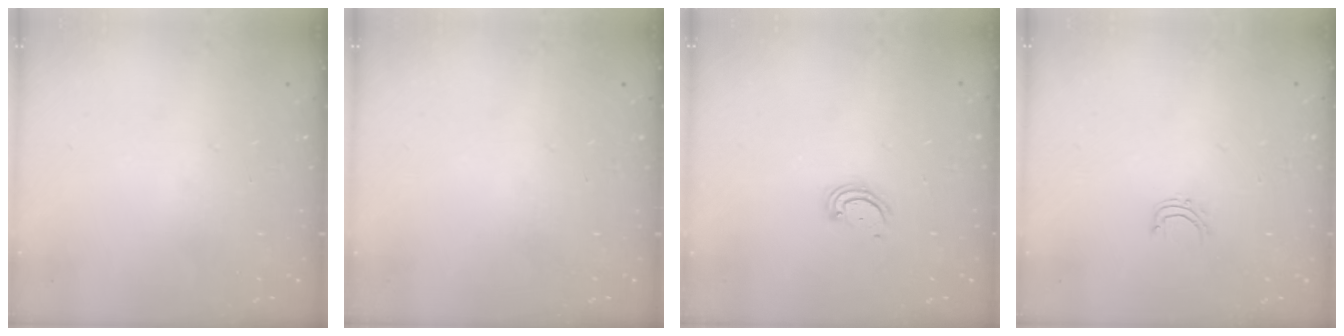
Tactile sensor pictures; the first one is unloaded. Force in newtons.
{"total": 0.0}
{"total": 3.1, "press": 3.1, "slide": 0.4}
{"total": 4.4, "press": 4.4, "slide": 0.3}